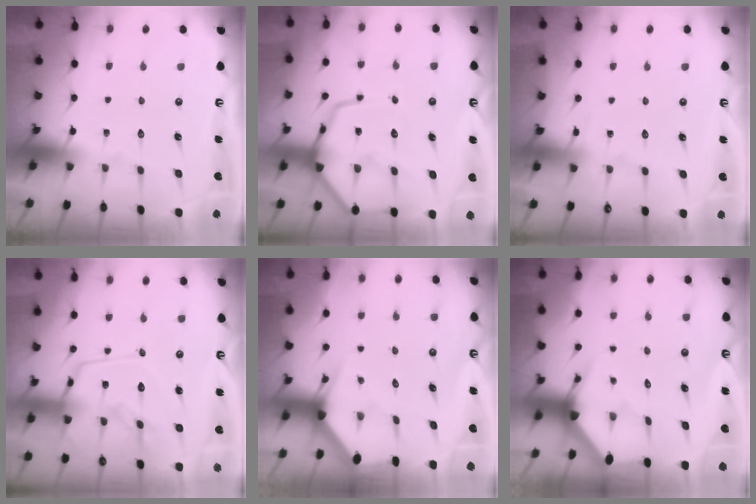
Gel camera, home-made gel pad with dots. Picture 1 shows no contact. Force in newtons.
{"total": 13.0, "press": 13.0, "slide": 1.1}
{"total": 4.2, "press": 4.2, "slide": 0.5}
{"total": 15.6, "press": 15.5, "slide": 1.3}
{"total": 2.9, "press": 2.9, "slide": 0.1}
{"total": 3.4, "press": 3.4, "slide": 0.1}